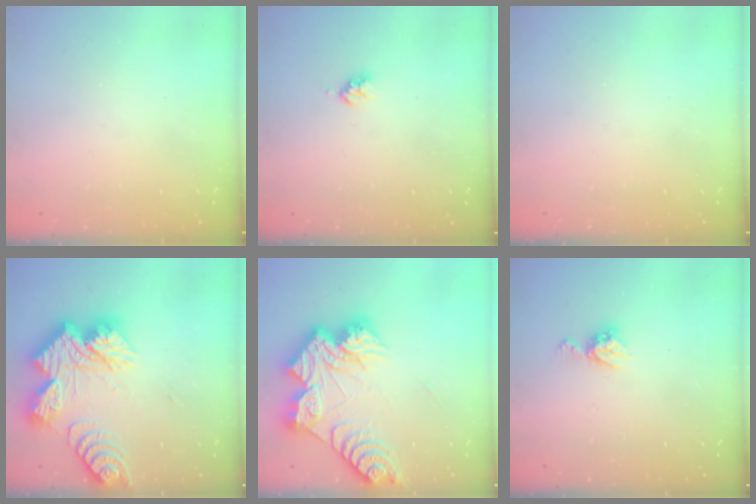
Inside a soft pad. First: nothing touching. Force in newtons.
{"total": 3.1, "press": 3.0, "slide": 0.4}
{"total": 0.0}
{"total": 22.5, "press": 22.3, "slide": 2.2}
{"total": 21.4, "press": 21.3, "slide": 2.3}
{"total": 6.0, "press": 6.0, "slide": 0.4}